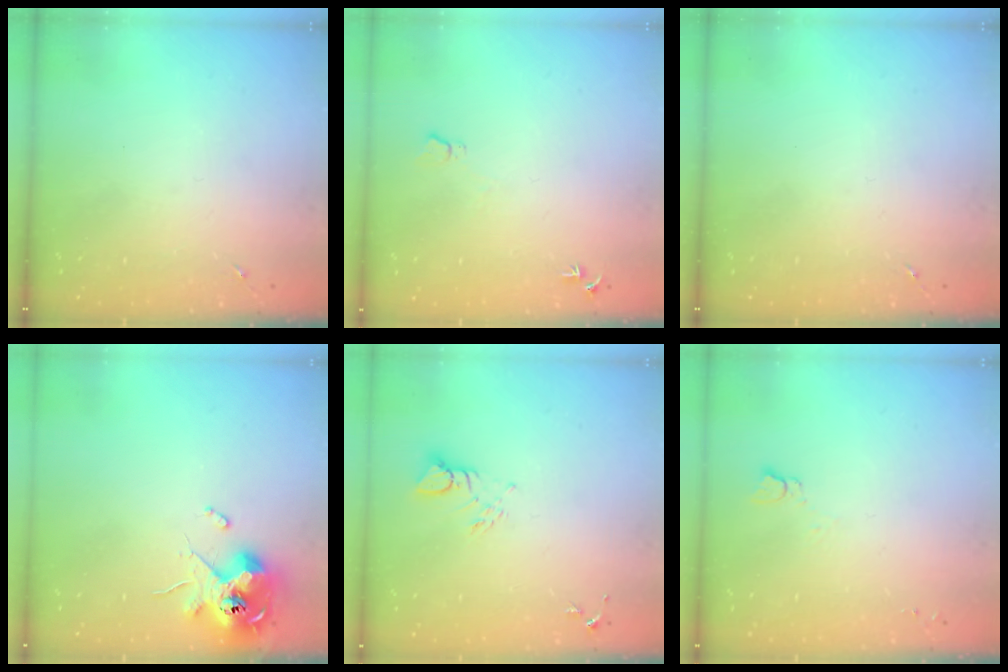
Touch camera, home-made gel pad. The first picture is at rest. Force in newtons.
{"total": 5.8, "press": 5.8, "slide": 0.7}
{"total": 0.0}
{"total": 11.4, "press": 11.2, "slide": 1.6}
{"total": 3.8, "press": 3.8, "slide": 0.3}
{"total": 2.7, "press": 2.7, "slide": 0.3}